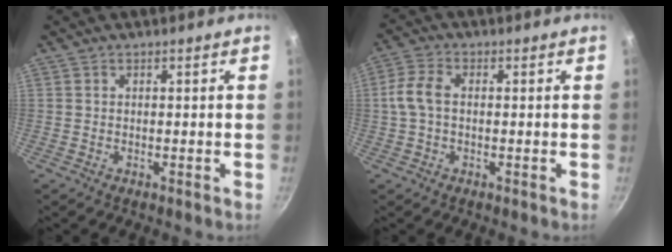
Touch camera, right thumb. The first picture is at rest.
{"total": 5.4, "force": [0.1, 3.3, 4.2], "torque": [-0.098, 0.016, -0.002]}